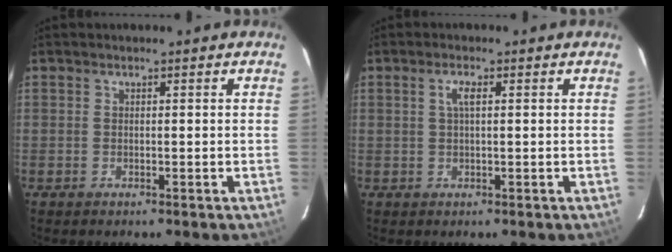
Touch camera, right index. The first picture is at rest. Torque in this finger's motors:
{"motor_torque": [0.10, 0.05, 0.11, 0.06]}